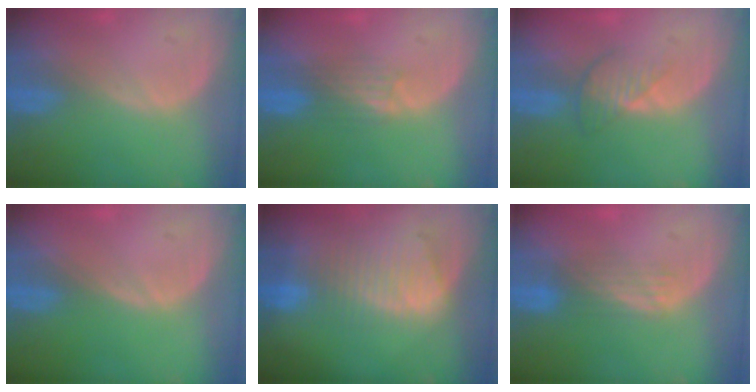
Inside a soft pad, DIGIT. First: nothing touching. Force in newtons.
{"total": 3.5, "press": 3.1, "slide": 1.6}
{"total": 3.7, "press": 3.4, "slide": 1.5}
{"total": 0.0}
{"total": 9.2, "press": 8.1, "slide": 4.5}
{"total": 3.9, "press": 3.2, "slide": 2.3}